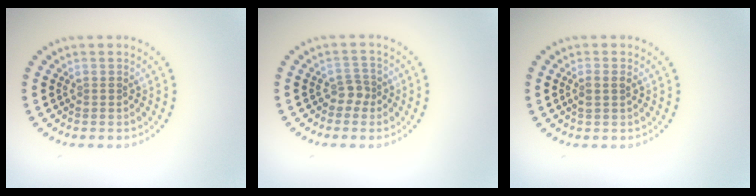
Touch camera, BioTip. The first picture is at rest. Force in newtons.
{"total": 1.4, "press": 1.0, "slide": 0.9}
{"total": 1.2, "press": 1.1, "slide": 0.4}